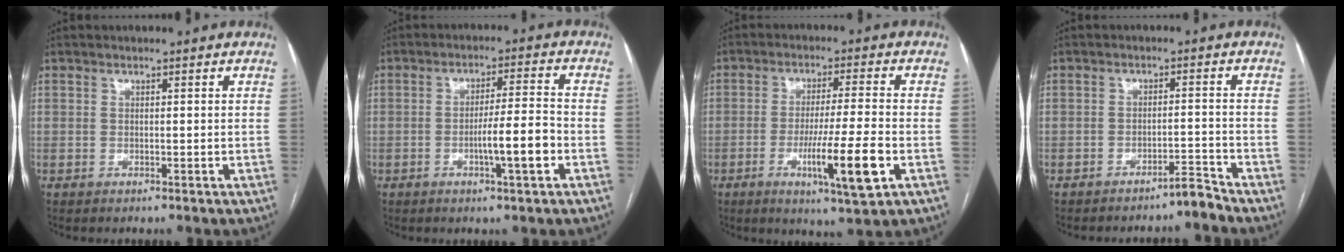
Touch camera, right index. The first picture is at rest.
{"total": 6.9, "force": [-2.5, 0.0, 6.5], "torque": [-0.102, 0.001, -0.041]}
{"total": 10.5, "force": [-3.7, -0.2, 9.9], "torque": [-0.166, -0.022, -0.061]}
{"total": 2.9, "force": [-2.8, -0.5, 0.3], "torque": [0.004, -0.007, -0.044]}